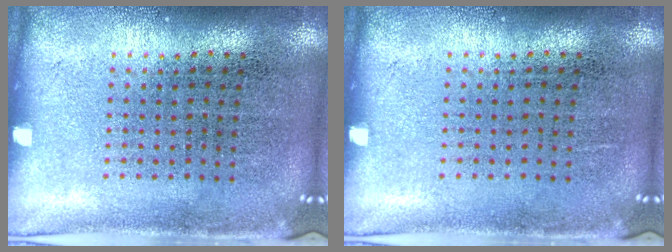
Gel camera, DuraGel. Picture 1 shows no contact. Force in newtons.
{"total": 0.0}